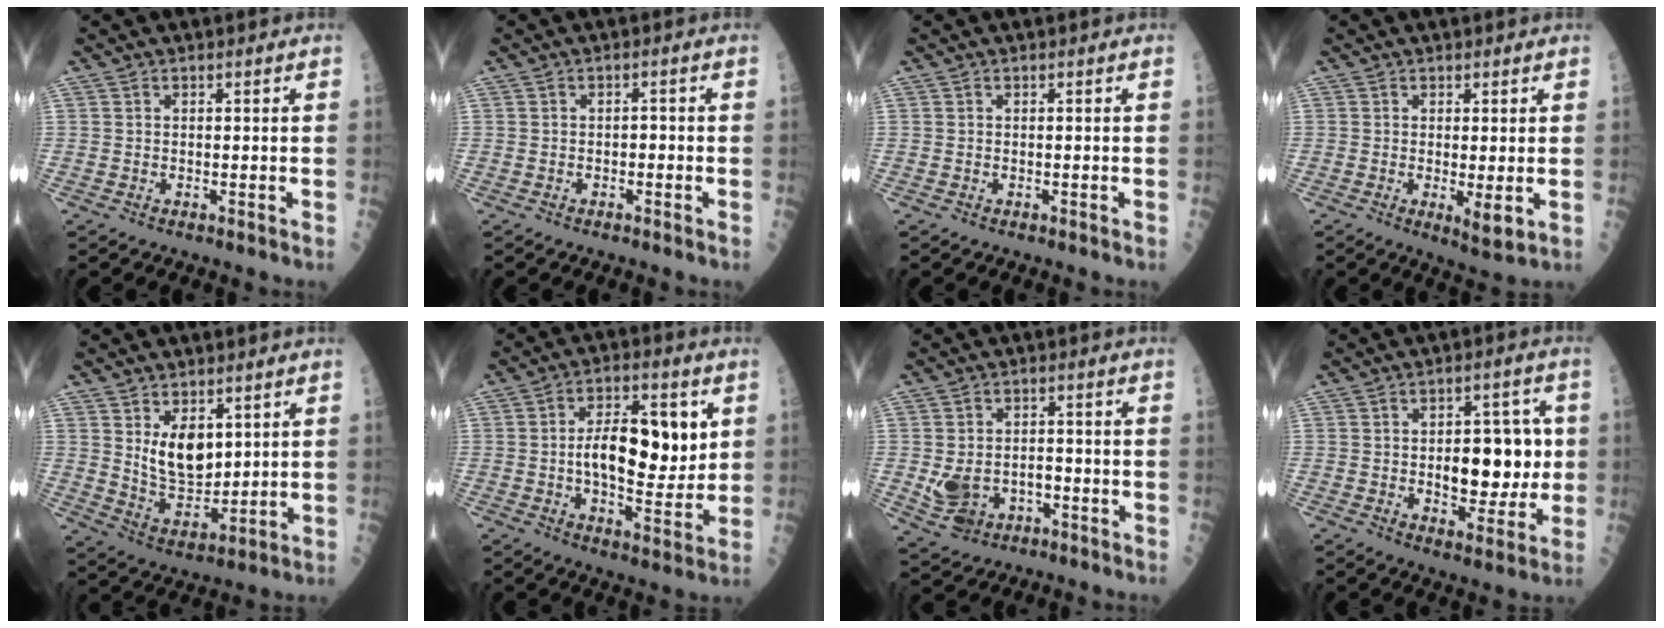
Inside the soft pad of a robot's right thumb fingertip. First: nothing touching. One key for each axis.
{"total": 1.1, "fx": -0.3, "fy": 0.7, "fz": 0.7, "tx": -0.001, "ty": 0.005, "tz": -0.007}
{"total": 0.0}
{"total": 3.8, "fx": -0.3, "fy": 0.9, "fz": 3.6, "tx": -0.057, "ty": -0.013, "tz": -0.003}
{"total": 9.5, "fx": 3.2, "fy": 5.7, "fz": 6.9, "tx": -0.088, "ty": -0.034, "tz": 0.072}
{"total": 15.4, "fx": 2.2, "fy": 7.3, "fz": 13.4, "tx": -0.176, "ty": -0.002, "tz": 0.037}
{"total": 7.8, "fx": -1.7, "fy": 6.0, "fz": 4.7, "tx": -0.067, "ty": 0.016, "tz": -0.015}
{"total": 13.1, "fx": 0.1, "fy": 7.4, "fz": 10.8, "tx": -0.102, "ty": 0.012, "tz": 0.010}